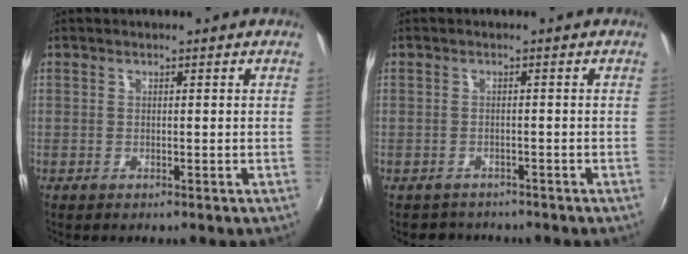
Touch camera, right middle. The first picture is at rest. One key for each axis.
{"total": 2.8, "fx": -2.3, "fy": 1.6, "fz": 0.0, "tx": -0.010, "ty": -0.003, "tz": -0.037}